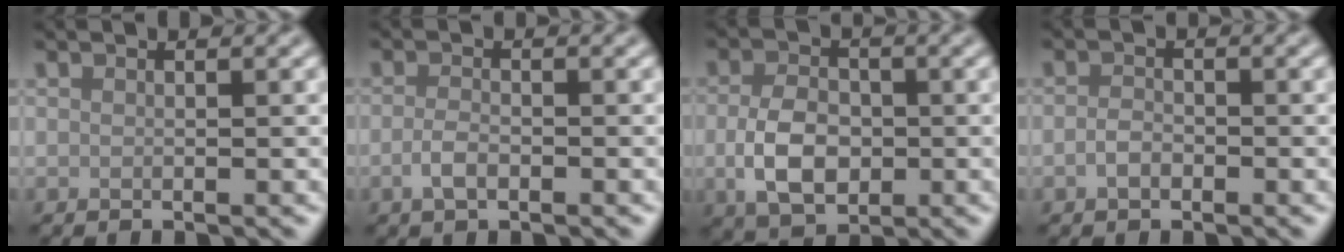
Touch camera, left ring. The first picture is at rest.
{"total": 1.8, "force": [-0.8, 0.8, 1.3], "torque": [-0.028, -0.001, -0.018]}
{"total": 4.9, "force": [-0.8, 3.4, 3.5], "torque": [-0.073, -0.006, -0.016]}
{"total": 1.4, "force": [-0.7, 0.9, 0.9], "torque": [-0.020, 0.000, -0.016]}